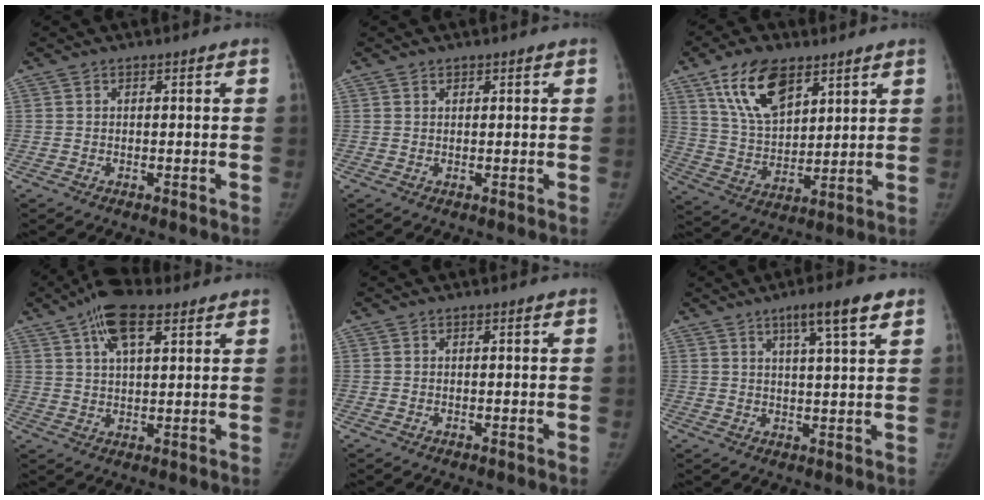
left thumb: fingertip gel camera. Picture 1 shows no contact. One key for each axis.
{"total": 0.8, "fx": 0.6, "fy": 0.5, "fz": 0.3, "tx": -0.001, "ty": -0.004, "tz": 0.009}
{"total": 14.2, "fx": 8.1, "fy": 7.4, "fz": 9.1, "tx": -0.138, "ty": -0.033, "tz": 0.158}
{"total": 10.2, "fx": 5.7, "fy": 4.3, "fz": 7.3, "tx": -0.118, "ty": -0.005, "tz": 0.098}
{"total": 0.0}
{"total": 7.9, "fx": 4.7, "fy": 0.9, "fz": 6.3, "tx": -0.094, "ty": -0.017, "tz": 0.072}